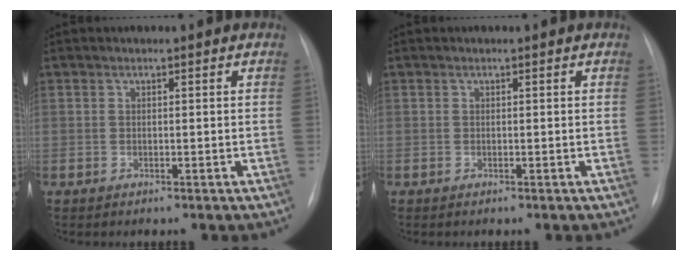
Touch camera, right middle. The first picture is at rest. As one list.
[{"total": 0.0}]